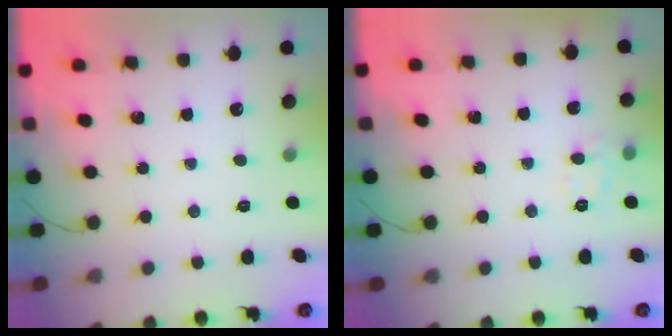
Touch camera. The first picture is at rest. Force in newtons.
{"total": 7.6, "press": 7.5, "slide": 1.5}